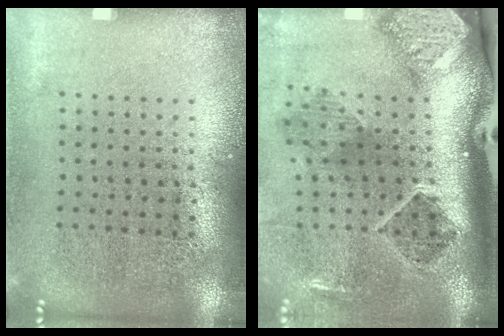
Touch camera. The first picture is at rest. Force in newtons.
{"total": 2.9, "press": 1.9, "slide": 2.2}